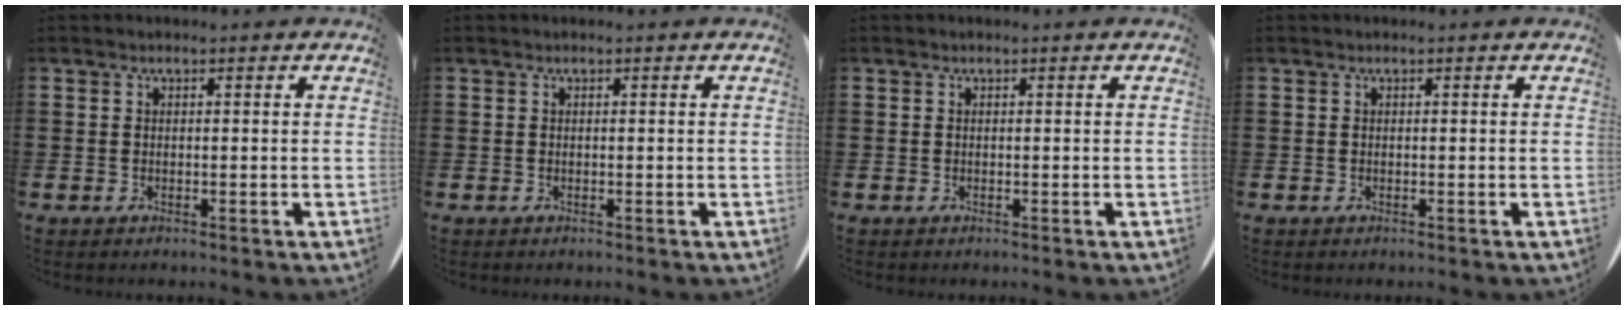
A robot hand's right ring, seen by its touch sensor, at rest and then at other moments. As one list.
[{"total": 0.0}, {"total": 0.0}, {"total": 0.0}]